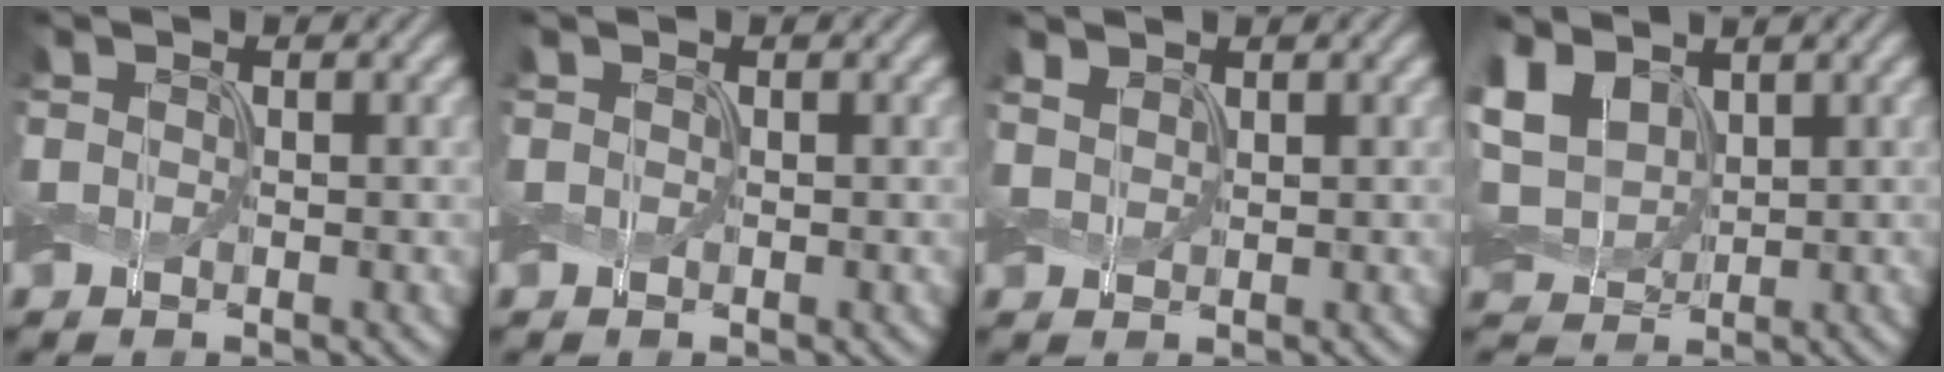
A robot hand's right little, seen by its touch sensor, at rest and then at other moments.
{"total": 0.0}
{"total": 1.2, "force": [0.9, 0.5, 0.5], "torque": [-0.012, 0.004, 0.020]}
{"total": 5.4, "force": [1.7, 3.6, 3.6], "torque": [-0.095, 0.005, 0.030]}